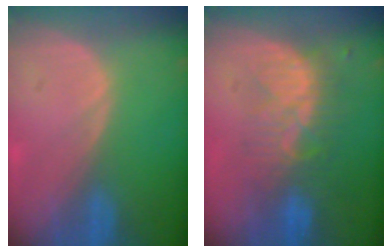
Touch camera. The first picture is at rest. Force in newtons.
{"total": 8.1, "press": 7.5, "slide": 3.1}